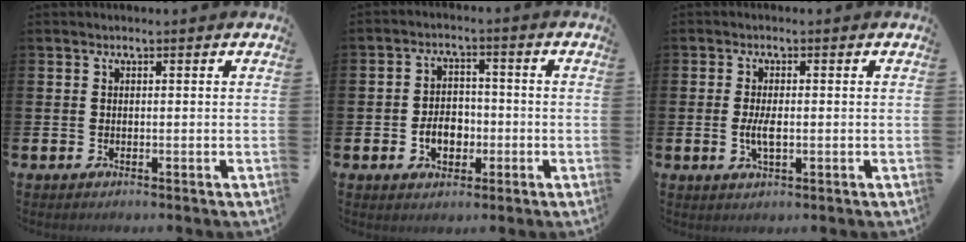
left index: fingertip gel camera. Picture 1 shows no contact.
{"total": 4.4, "force": [-1.2, 3.2, 2.7], "torque": [-0.036, 0.001, -0.030]}
{"total": 3.1, "force": [-0.2, 1.2, 2.8], "torque": [-0.056, -0.002, -0.008]}